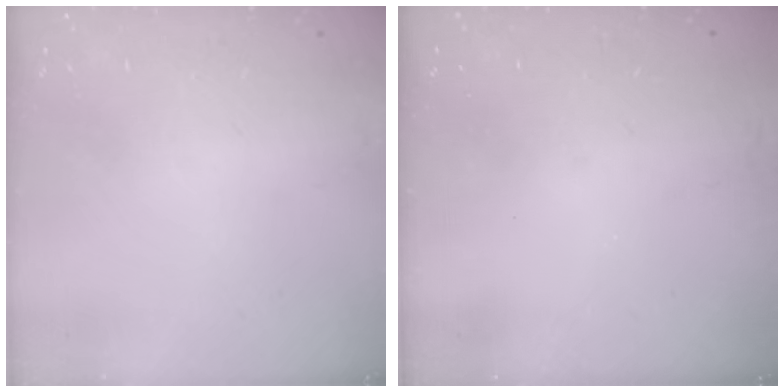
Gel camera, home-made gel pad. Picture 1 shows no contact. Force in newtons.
{"total": 3.3, "press": 3.3, "slide": 0.1}